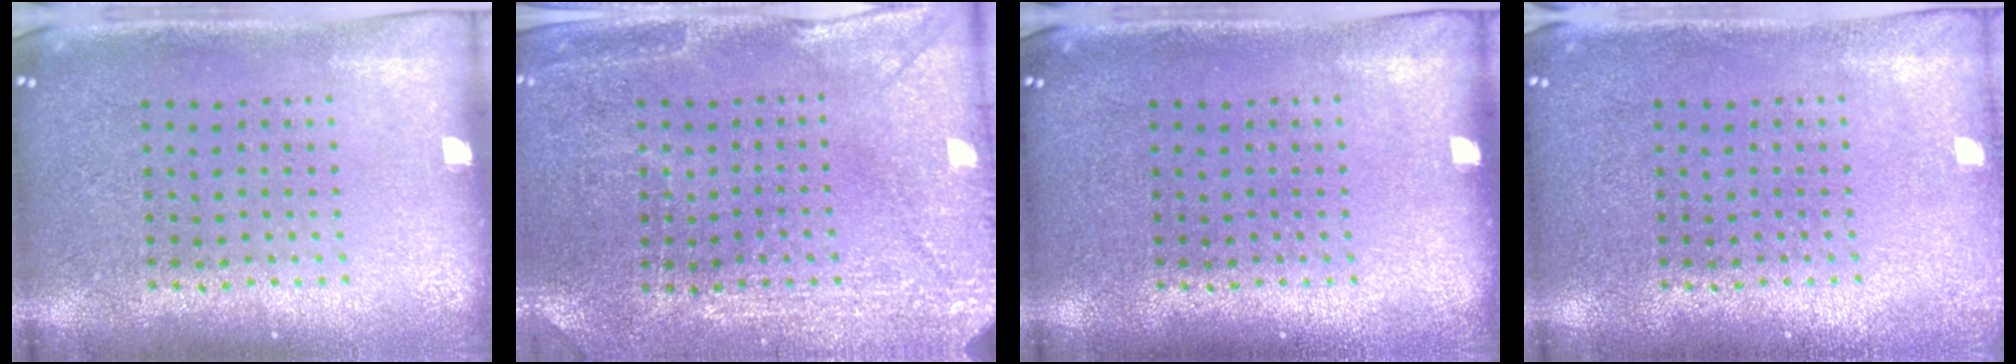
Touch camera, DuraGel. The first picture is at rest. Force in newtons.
{"total": 2.9, "press": 2.8, "slide": 0.6}
{"total": 0.0}
{"total": 1.0, "press": 1.0, "slide": 0.3}